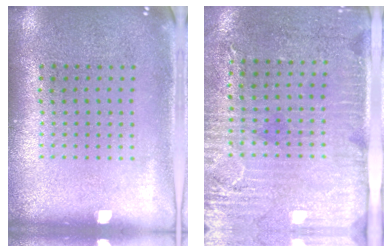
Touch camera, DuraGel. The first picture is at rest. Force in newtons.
{"total": 3.1, "press": 2.6, "slide": 1.6}